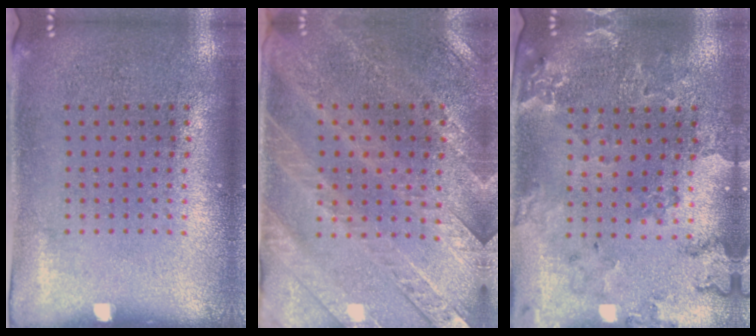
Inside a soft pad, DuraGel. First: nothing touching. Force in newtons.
{"total": 3.0, "press": 2.7, "slide": 1.4}
{"total": 0.7, "press": 0.7, "slide": 0.2}